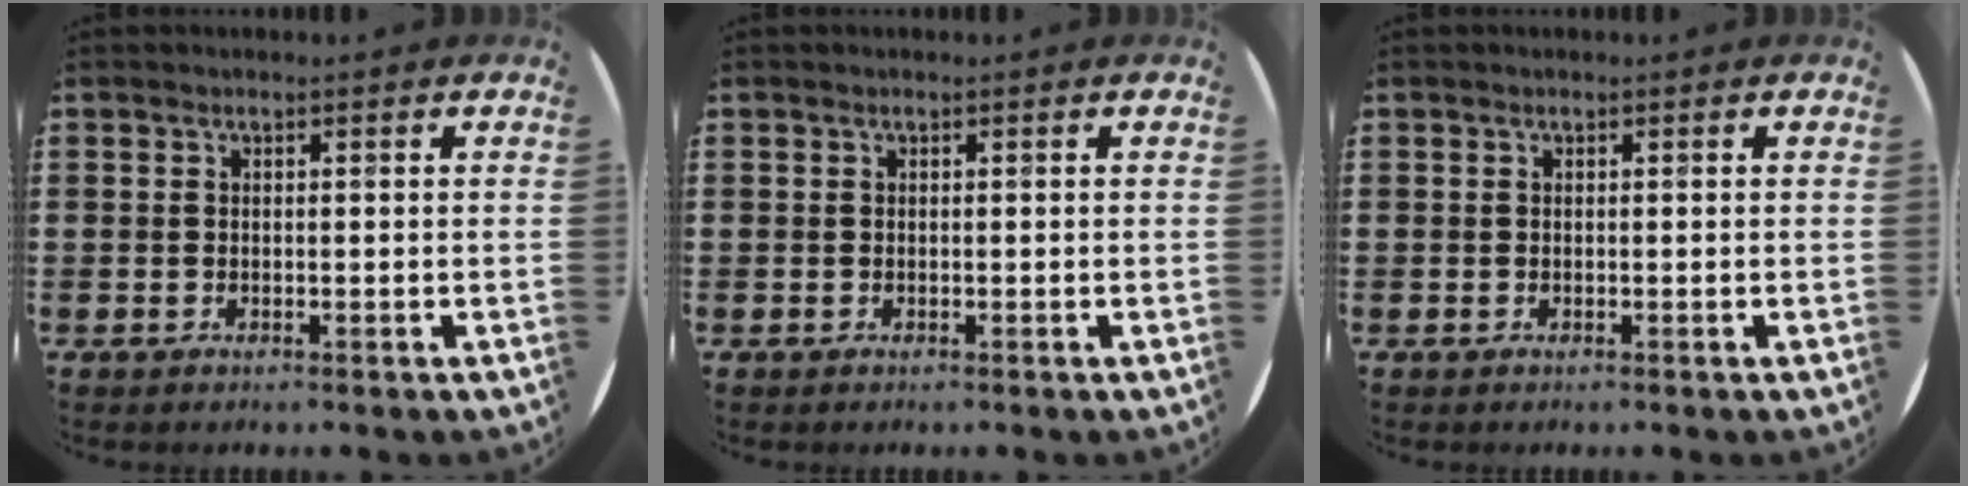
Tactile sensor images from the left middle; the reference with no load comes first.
{"total": 0.0}
{"total": 0.0}